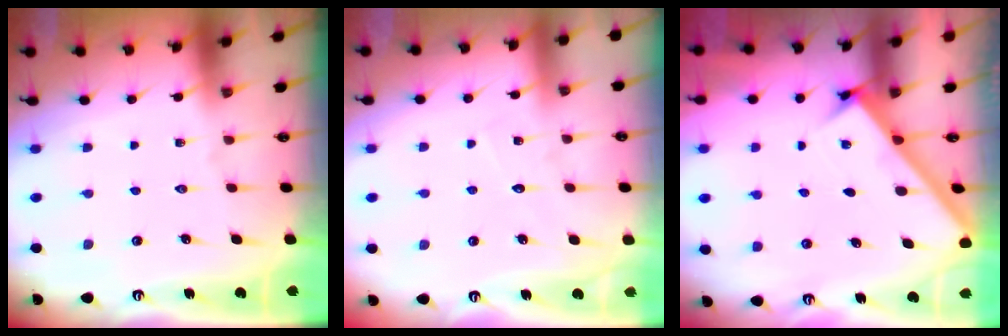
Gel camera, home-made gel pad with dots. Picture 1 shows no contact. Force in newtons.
{"total": 4.4, "press": 4.4, "slide": 0.4}
{"total": 2.8, "press": 2.8, "slide": 0.3}